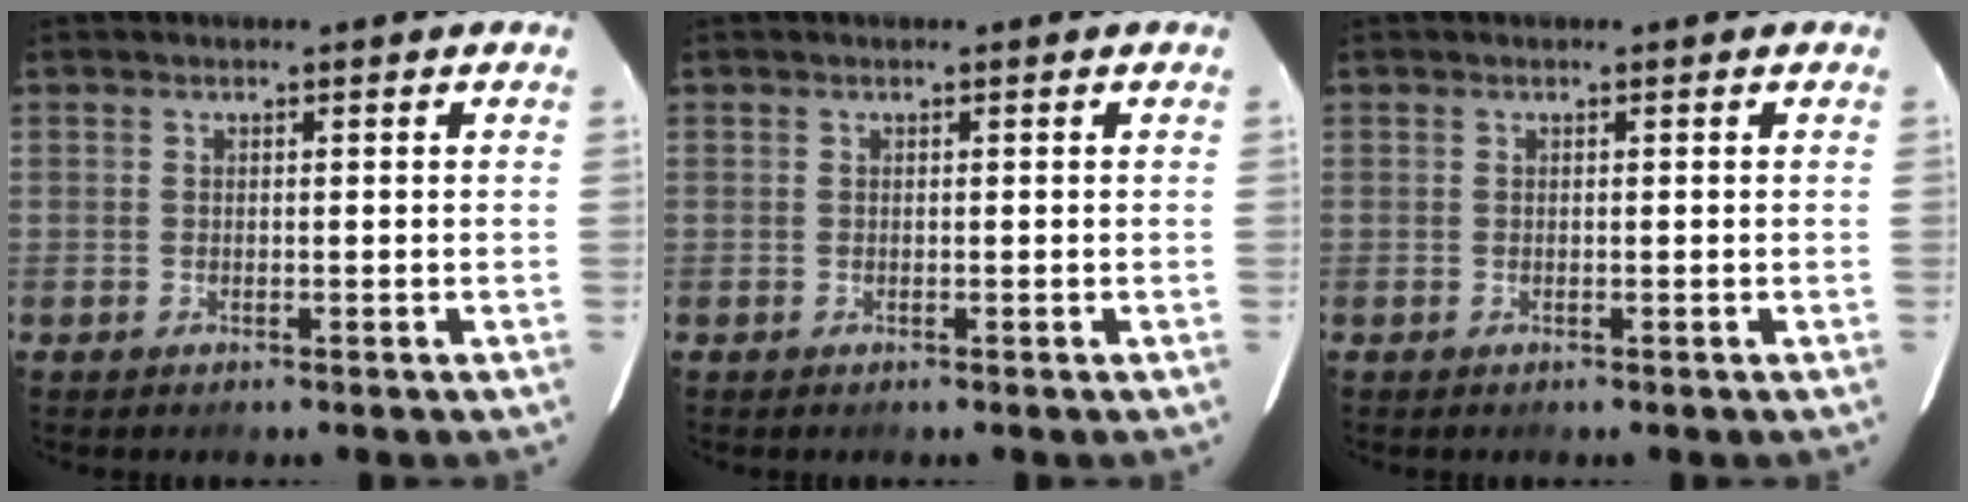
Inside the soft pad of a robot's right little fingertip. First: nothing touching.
{"total": 0.0}
{"total": 0.0}